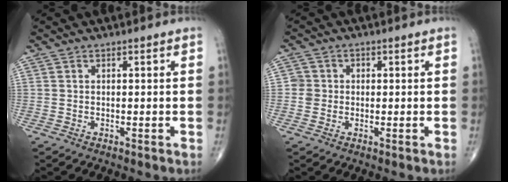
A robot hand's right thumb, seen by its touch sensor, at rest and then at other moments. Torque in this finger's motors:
{"motor_torque": [0.03, 0.81, 0.19, 0.08, -0.03]}